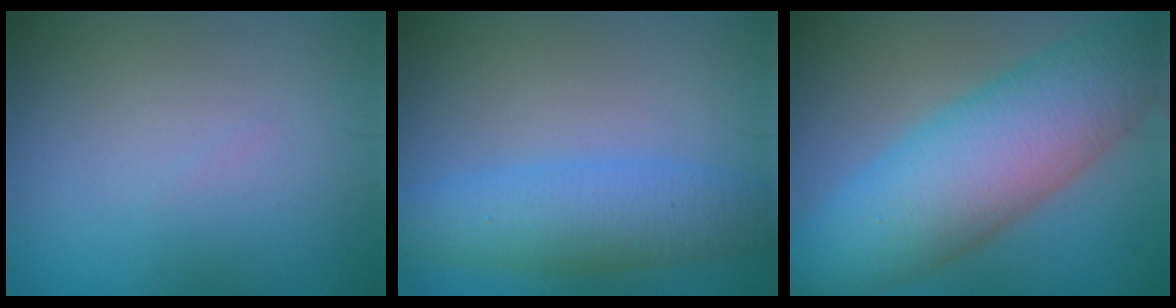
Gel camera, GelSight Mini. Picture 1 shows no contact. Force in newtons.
{"total": 5.1, "press": 5.1, "slide": 0.2}
{"total": 10.9, "press": 10.9, "slide": 0.3}